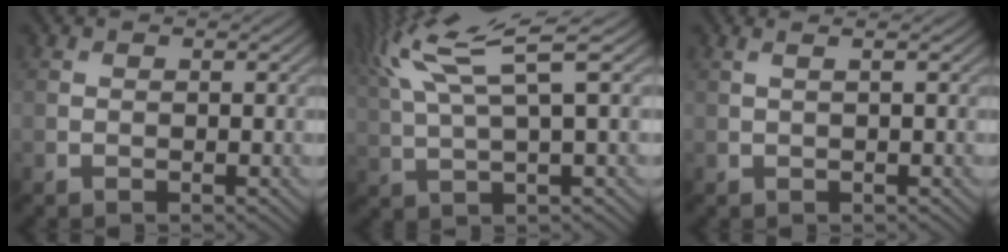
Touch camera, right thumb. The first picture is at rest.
{"total": 10.4, "force": [5.3, 2.0, 8.7], "torque": [-0.183, 0.032, 0.102]}
{"total": 1.4, "force": [0.5, 0.3, 1.3], "torque": [-0.018, 0.007, -0.003]}